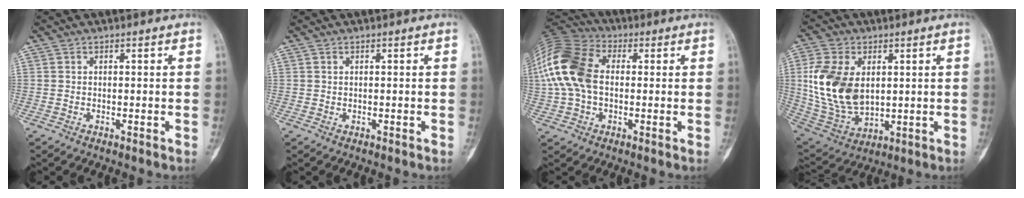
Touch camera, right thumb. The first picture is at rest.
{"total": 0.0}
{"total": 17.1, "force": [1.0, 11.4, 12.7], "torque": [-0.283, 0.030, 0.011]}
{"total": 16.4, "force": [2.3, 10.4, 12.4], "torque": [-0.237, -0.014, 0.058]}